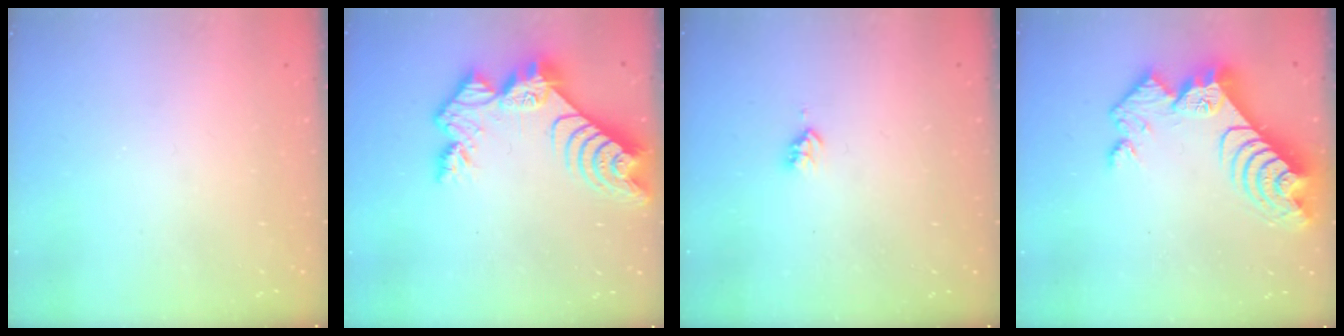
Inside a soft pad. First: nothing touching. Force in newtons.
{"total": 12.8, "press": 12.7, "slide": 1.1}
{"total": 3.3, "press": 3.3, "slide": 0.5}
{"total": 11.9, "press": 11.9, "slide": 1.1}